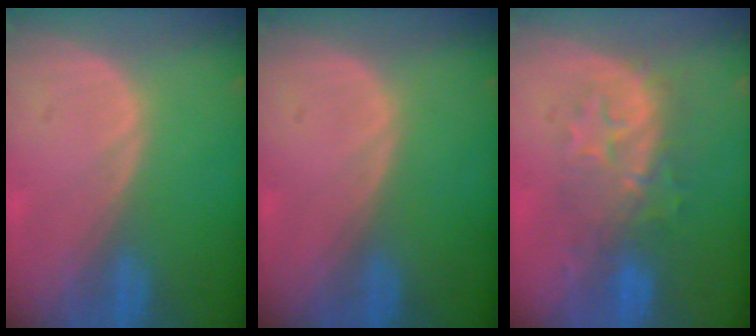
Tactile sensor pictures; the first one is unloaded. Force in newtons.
{"total": 0.0}
{"total": 8.0, "press": 7.9, "slide": 1.5}